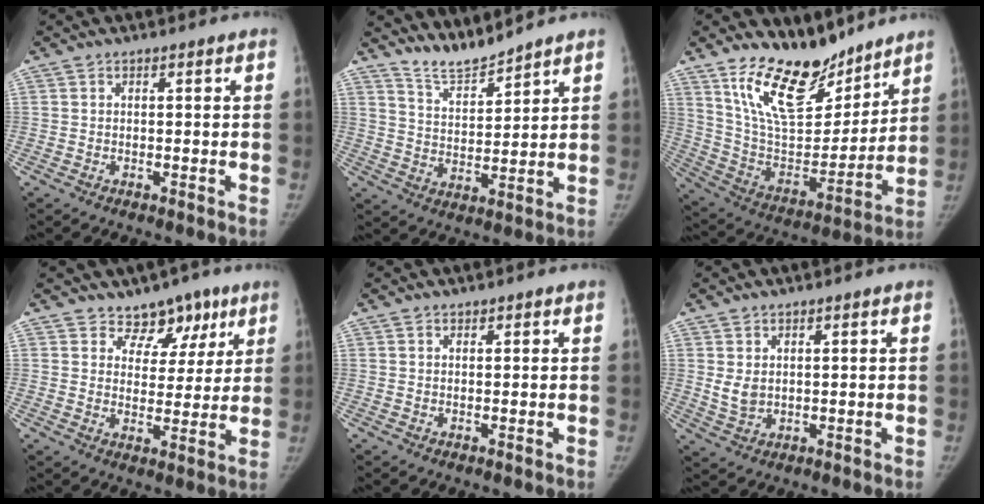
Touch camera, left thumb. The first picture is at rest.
{"total": 6.1, "force": [6.1, 0.0, 0.6], "torque": [-0.008, -0.047, 0.127]}
{"total": 19.7, "force": [14.8, 8.6, 9.8], "torque": [-0.119, -0.096, 0.268]}
{"total": 7.9, "force": [5.4, 5.4, 2.0], "torque": [0.022, -0.027, 0.080]}
{"total": 0.6, "force": [0.5, 0.3, 0.1], "torque": [0.000, -0.003, 0.006]}
{"total": 3.3, "force": [1.1, 2.2, 2.2], "torque": [-0.037, -0.011, 0.031]}